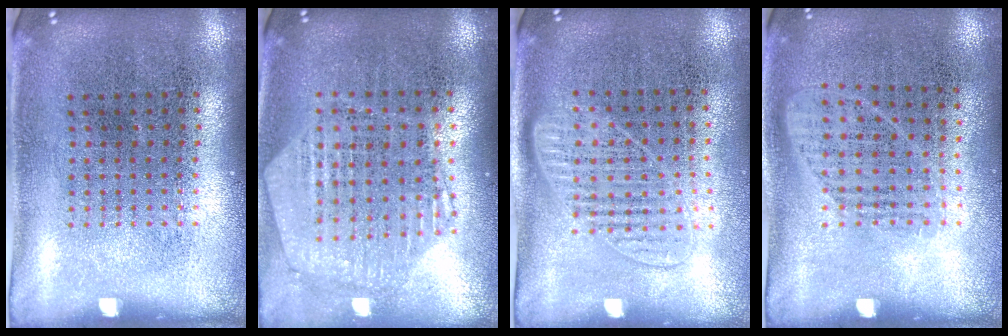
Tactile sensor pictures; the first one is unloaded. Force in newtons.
{"total": 1.1, "press": 1.1, "slide": 0.2}
{"total": 1.3, "press": 1.2, "slide": 0.5}
{"total": 1.0, "press": 0.8, "slide": 0.6}